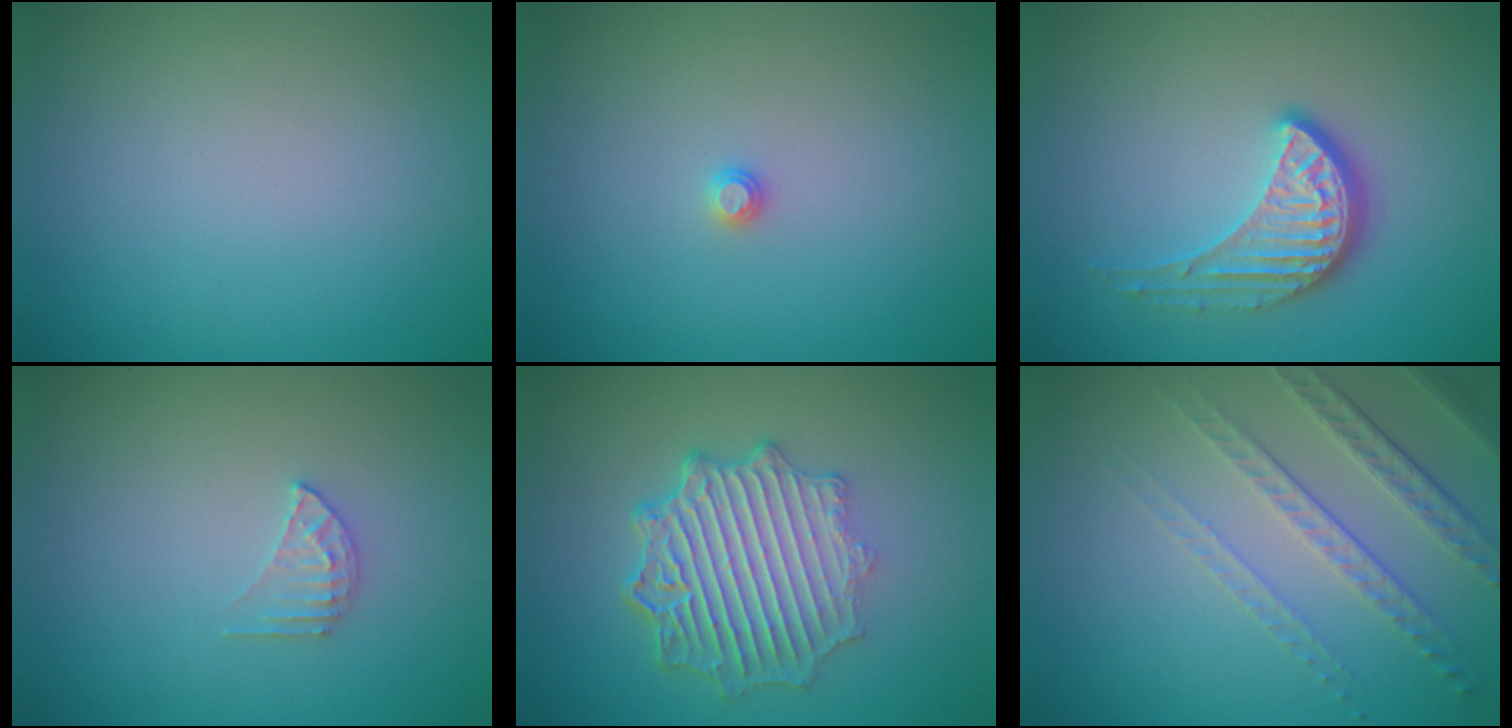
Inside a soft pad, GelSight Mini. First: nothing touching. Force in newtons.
{"total": 0.6, "press": 0.6, "slide": 0.2}
{"total": 4.0, "press": 2.9, "slide": 2.8}
{"total": 1.5, "press": 1.5, "slide": 0.2}
{"total": 7.0, "press": 5.4, "slide": 4.6}
{"total": 4.6, "press": 3.1, "slide": 3.4}